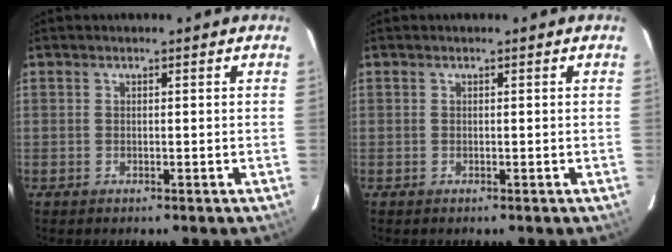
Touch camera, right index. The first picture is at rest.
{"total": 0.0}